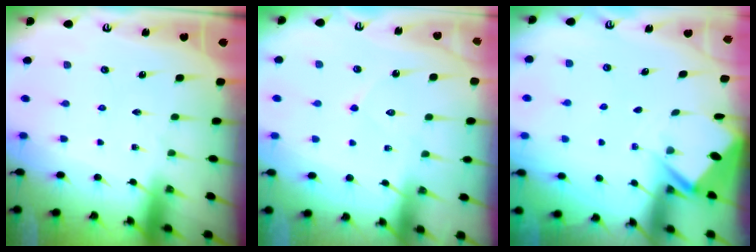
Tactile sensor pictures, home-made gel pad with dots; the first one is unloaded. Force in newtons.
{"total": 6.5, "press": 6.5, "slide": 0.5}
{"total": 2.7, "press": 2.7, "slide": 0.3}